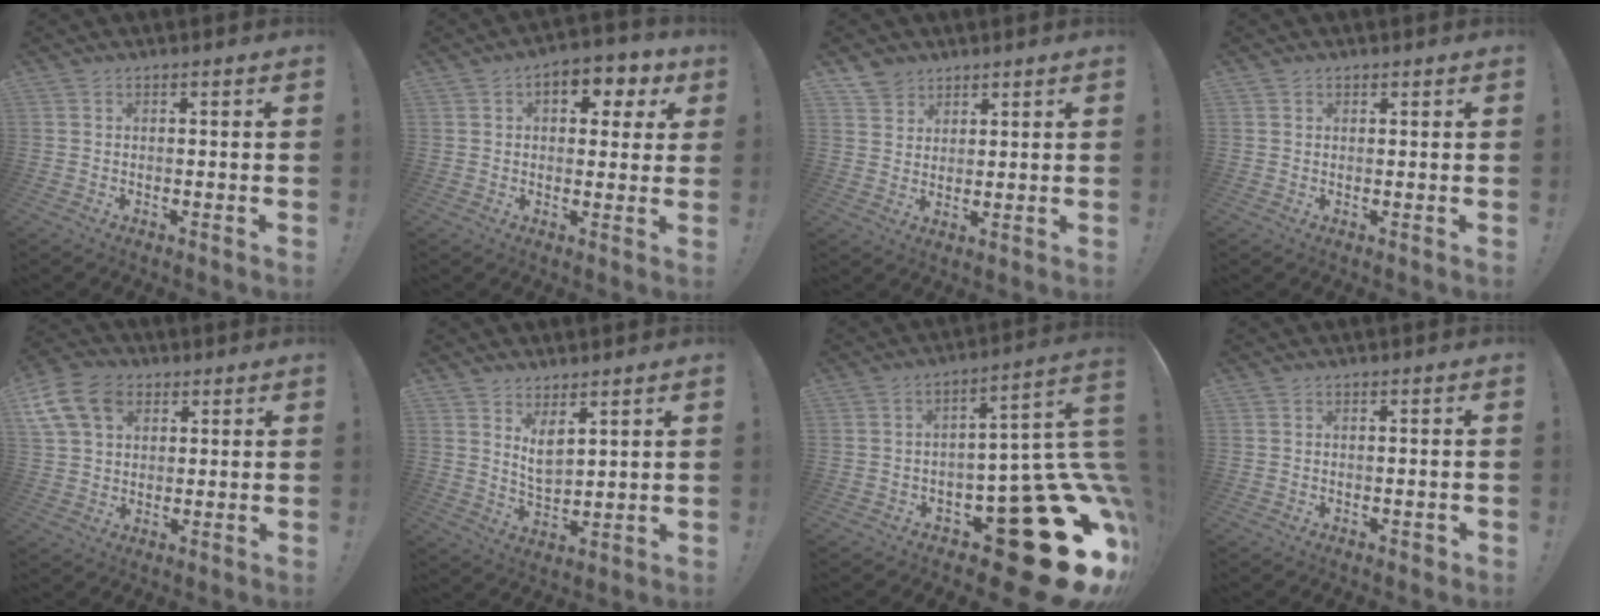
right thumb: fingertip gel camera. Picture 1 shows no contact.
{"total": 7.6, "force": [2.7, 4.8, 5.2], "torque": [-0.057, -0.010, 0.043]}
{"total": 5.5, "force": [4.0, 3.7, 0.4], "torque": [-0.011, -0.025, 0.080]}
{"total": 1.0, "force": [0.7, 0.6, 0.3], "torque": [0.003, -0.002, 0.012]}
{"total": 13.9, "force": [5.8, 10.0, 7.8], "torque": [-0.140, -0.020, 0.114]}
{"total": 6.4, "force": [4.2, 2.9, 3.7], "torque": [-0.062, -0.031, 0.079]}
{"total": 28.4, "force": [-12.4, 11.2, 23.1], "torque": [-0.232, 0.045, -0.171]}
{"total": 1.0, "force": [-0.3, 0.8, 0.6], "torque": [-0.005, 0.002, -0.006]}